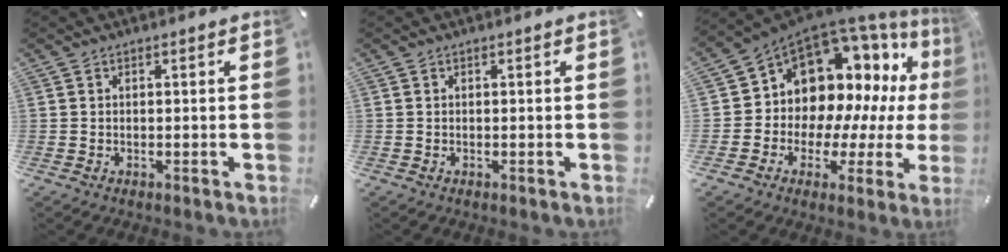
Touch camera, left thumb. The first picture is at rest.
{"total": 0.0}
{"total": 14.0, "force": [6.5, 10.8, 6.2], "torque": [-0.096, -0.076, 0.133]}